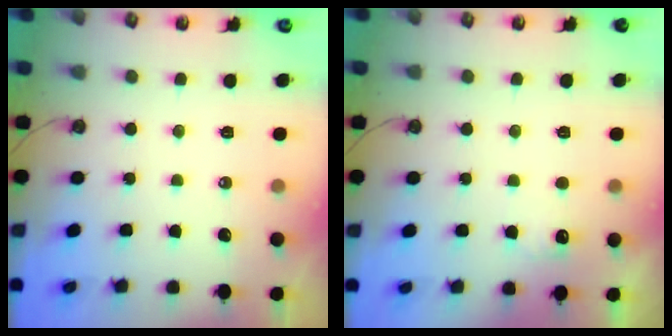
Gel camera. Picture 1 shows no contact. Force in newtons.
{"total": 6.1, "press": 6.0, "slide": 1.0}